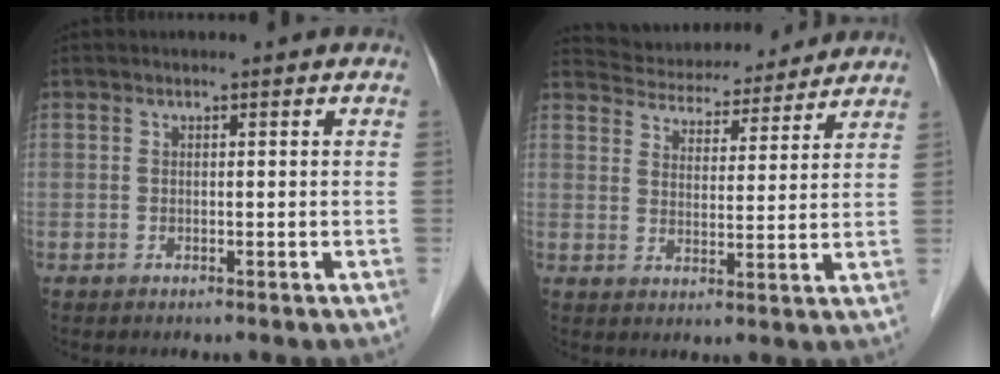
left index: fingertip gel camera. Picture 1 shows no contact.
{"total": 13.2, "force": [12.5, 2.9, 2.7], "torque": [-0.039, 0.020, 0.180]}